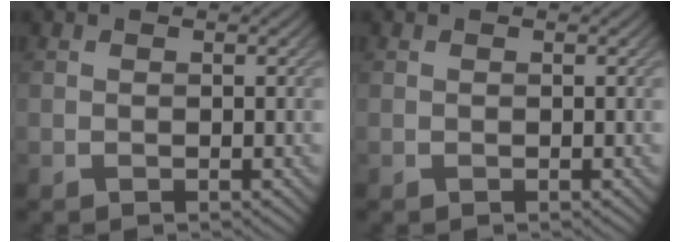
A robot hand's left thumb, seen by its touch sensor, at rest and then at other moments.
{"total": 0.0}